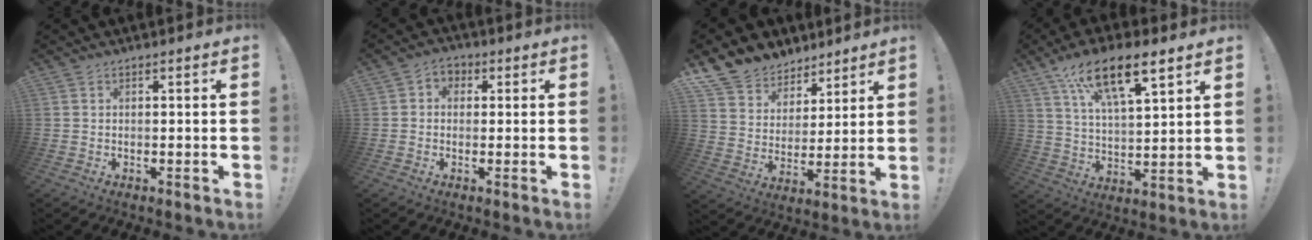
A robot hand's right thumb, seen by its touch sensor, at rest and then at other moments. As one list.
[{"total": 3.4, "force": [-0.1, 3.0, 1.7], "torque": [-0.026, 0.005, -0.001]}, {"total": 11.5, "force": [8.7, 7.3, 1.7], "torque": [-0.031, -0.071, 0.168]}, {"total": 16.2, "force": [10.1, 5.6, 11.5], "torque": [-0.187, -0.046, 0.170]}]